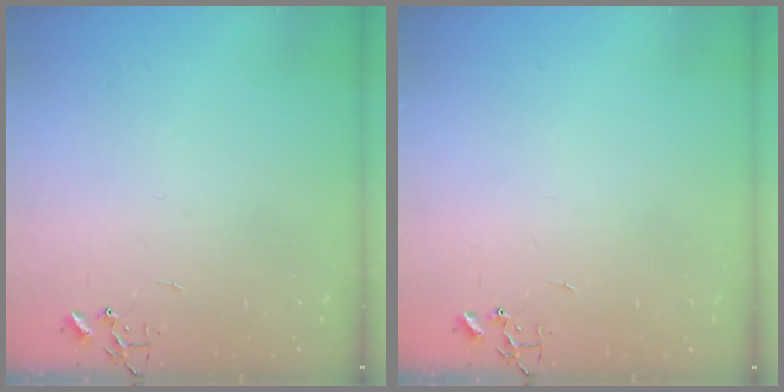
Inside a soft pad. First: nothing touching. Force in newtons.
{"total": 0.0}